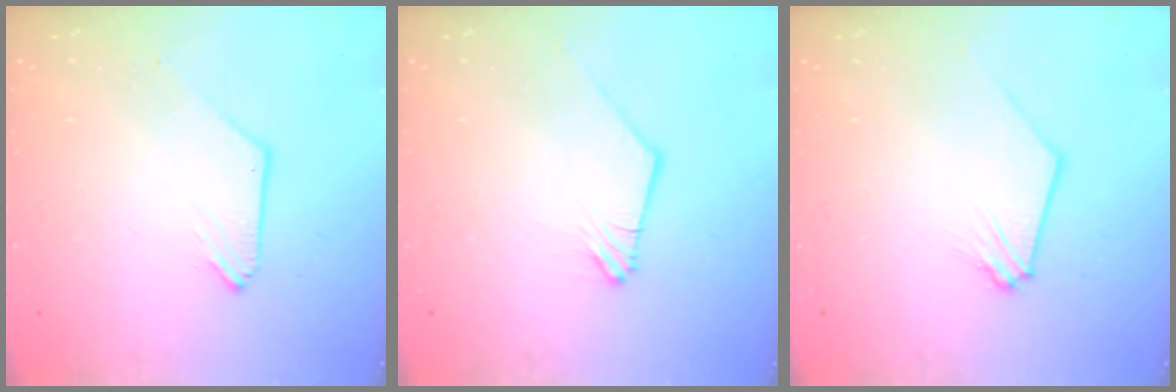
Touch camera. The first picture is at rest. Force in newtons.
{"total": 0.0}
{"total": 0.0}